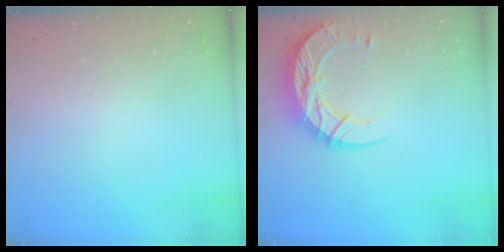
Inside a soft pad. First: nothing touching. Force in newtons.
{"total": 13.5, "press": 13.5, "slide": 1.0}